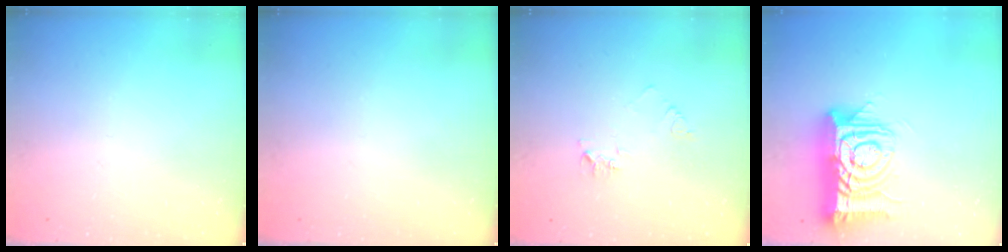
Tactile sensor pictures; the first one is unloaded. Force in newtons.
{"total": 0.0}
{"total": 5.1, "press": 5.0, "slide": 0.5}
{"total": 16.0, "press": 15.9, "slide": 1.6}